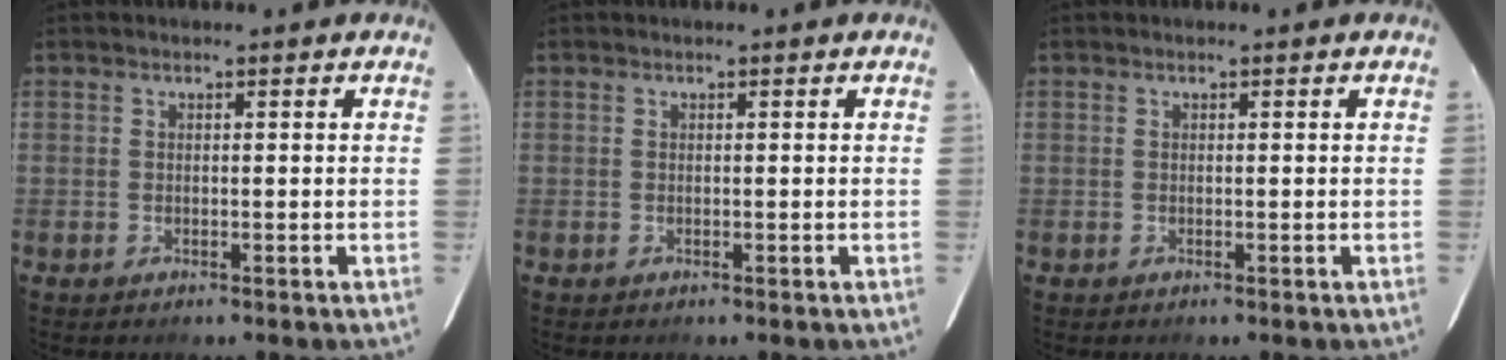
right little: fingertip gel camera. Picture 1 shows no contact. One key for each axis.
{"total": 0.0}
{"total": 0.0}